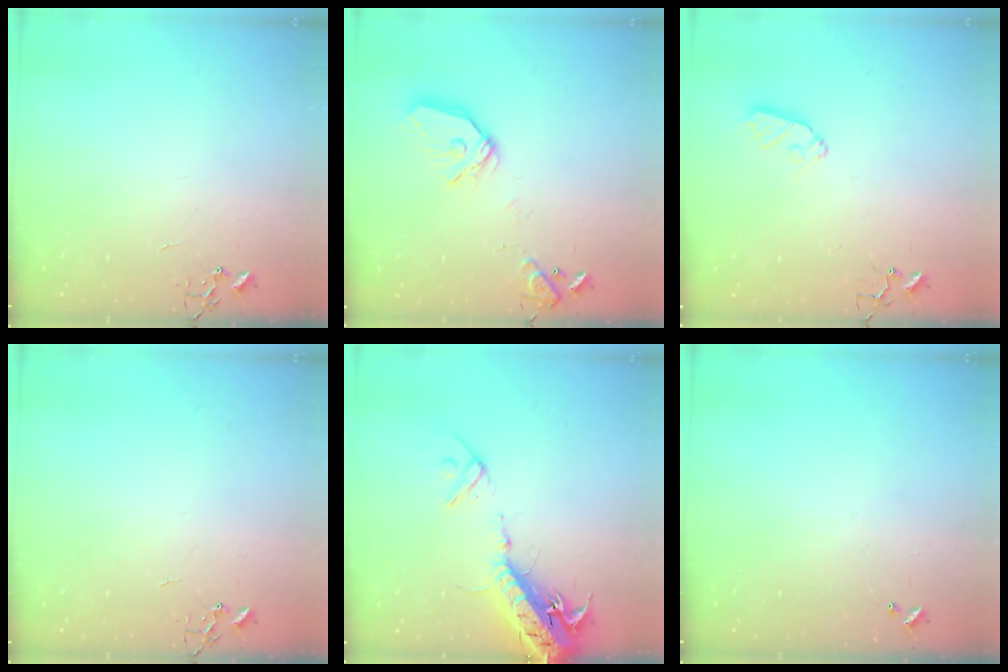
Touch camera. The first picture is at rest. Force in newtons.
{"total": 14.7, "press": 14.6, "slide": 1.9}
{"total": 7.3, "press": 7.2, "slide": 0.5}
{"total": 0.0}
{"total": 18.2, "press": 17.7, "slide": 4.1}
{"total": 0.0}